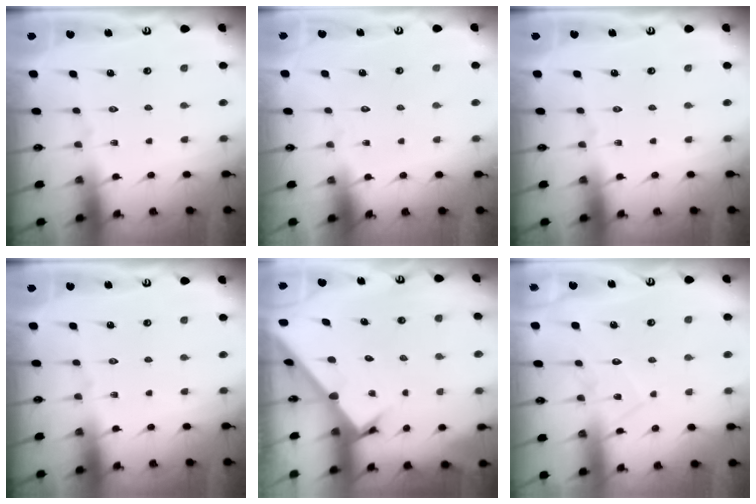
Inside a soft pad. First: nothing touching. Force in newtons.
{"total": 1.7, "press": 1.6, "slide": 0.1}
{"total": 0.0}
{"total": 0.0}
{"total": 2.9, "press": 2.9, "slide": 0.2}
{"total": 8.6, "press": 8.5, "slide": 0.7}